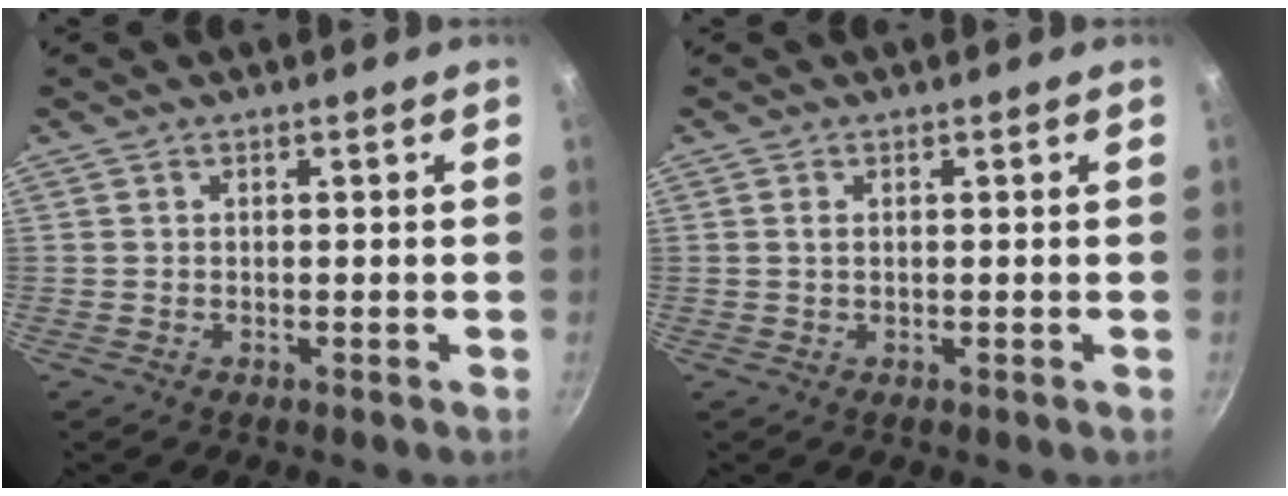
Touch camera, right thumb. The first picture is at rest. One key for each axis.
{"total": 0.9, "fx": 0.2, "fy": 0.5, "fz": 0.7, "tx": -0.013, "ty": 0.001, "tz": 0.003}